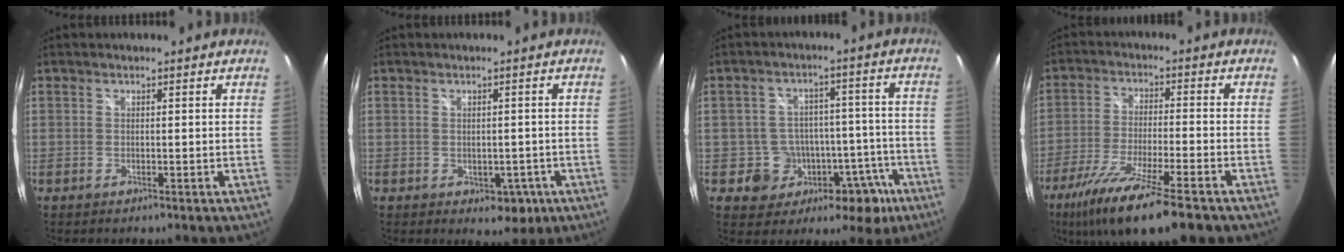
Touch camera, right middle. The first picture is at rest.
{"total": 4.6, "force": [-1.7, 3.2, 2.7], "torque": [-0.038, -0.006, -0.015]}
{"total": 12.5, "force": [-5.8, 9.8, 5.2], "torque": [-0.077, 0.033, -0.058]}
{"total": 15.9, "force": [-11.0, 1.9, 11.2], "torque": [-0.226, -0.048, -0.194]}